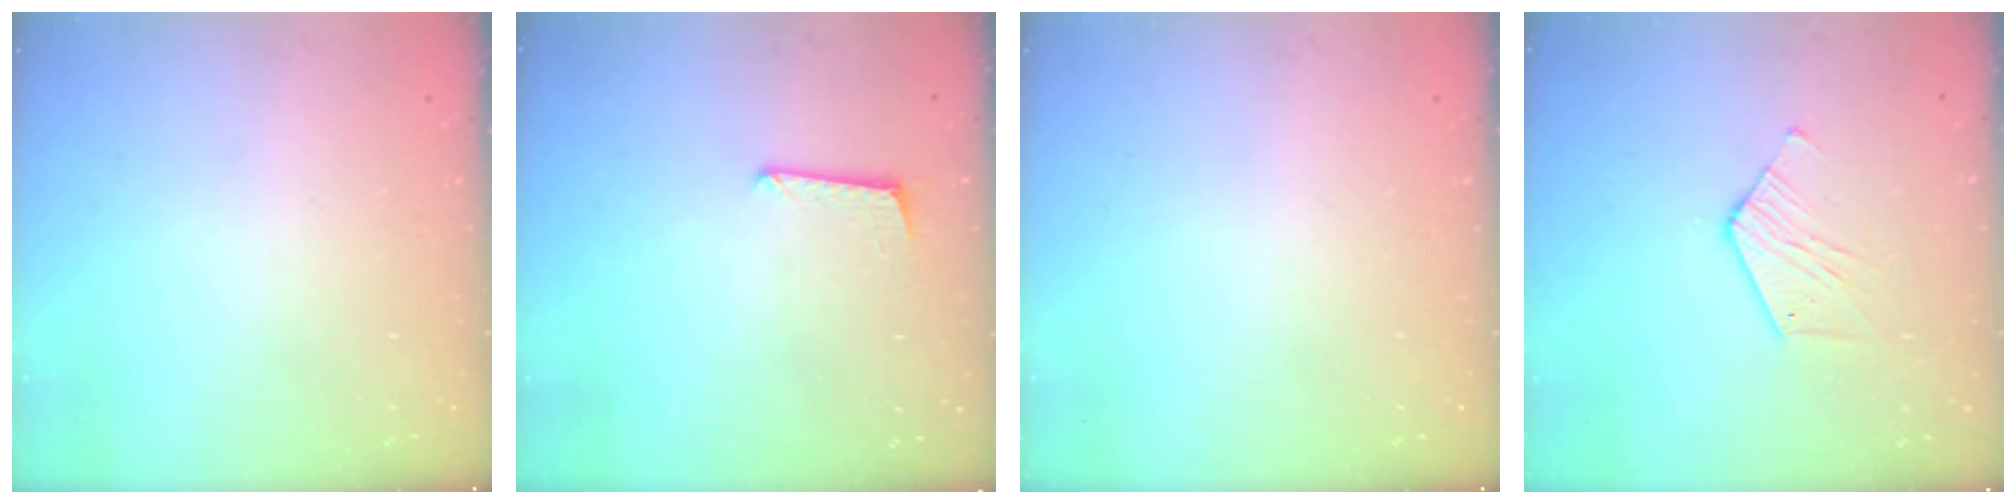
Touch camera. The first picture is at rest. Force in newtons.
{"total": 5.6, "press": 5.5, "slide": 0.5}
{"total": 0.0}
{"total": 6.6, "press": 6.6, "slide": 0.2}